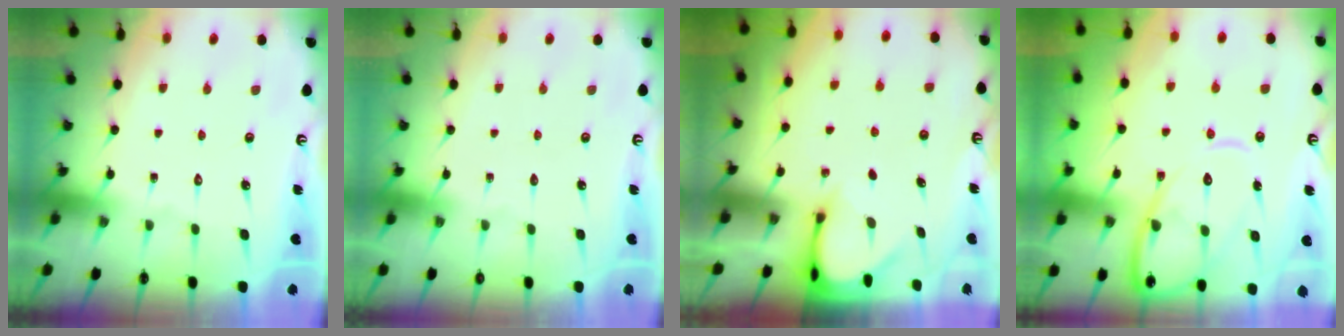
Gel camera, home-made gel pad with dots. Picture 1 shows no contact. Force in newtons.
{"total": 0.0}
{"total": 3.4, "press": 3.4, "slide": 0.3}
{"total": 12.9, "press": 12.8, "slide": 1.1}